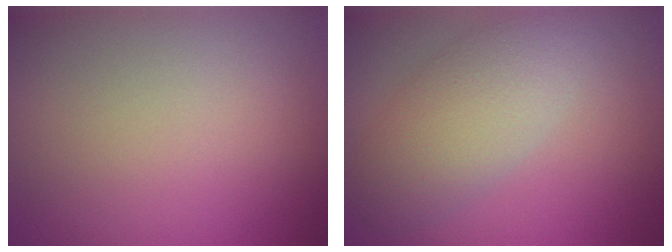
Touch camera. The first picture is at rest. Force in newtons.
{"total": 5.0, "press": 5.0, "slide": 0.4}